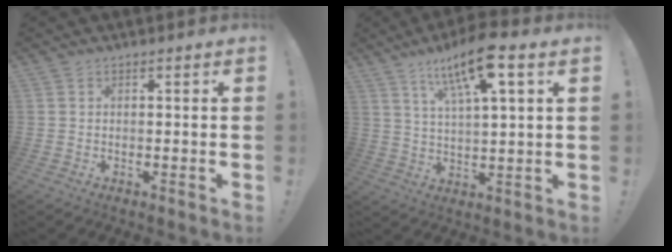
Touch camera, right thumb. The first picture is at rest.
{"total": 13.0, "force": [7.3, 2.8, 10.4], "torque": [-0.171, -0.031, 0.115]}